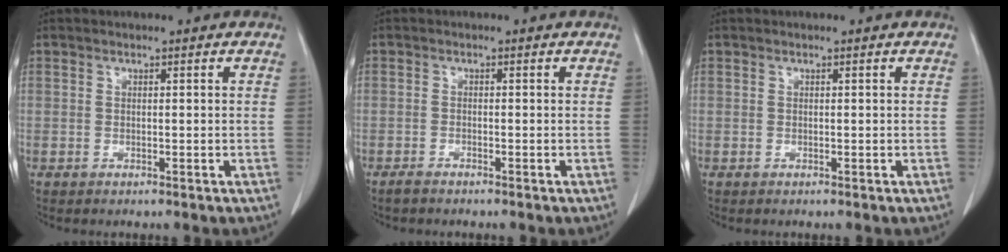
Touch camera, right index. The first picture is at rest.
{"total": 1.1, "force": [-1.0, 0.2, 0.4], "torque": [-0.013, -0.002, -0.019]}
{"total": 0.0}